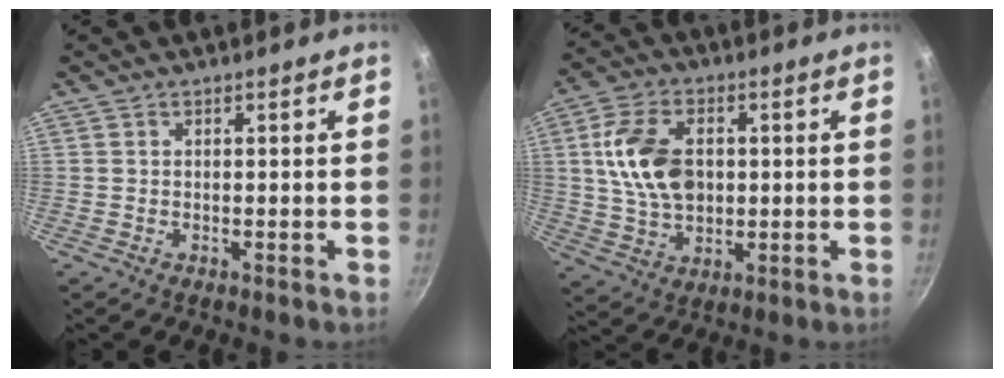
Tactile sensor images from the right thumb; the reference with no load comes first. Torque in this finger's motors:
{"motor_torque": [-0.11, 0.44, 0.57, 0.66, 0.39]}